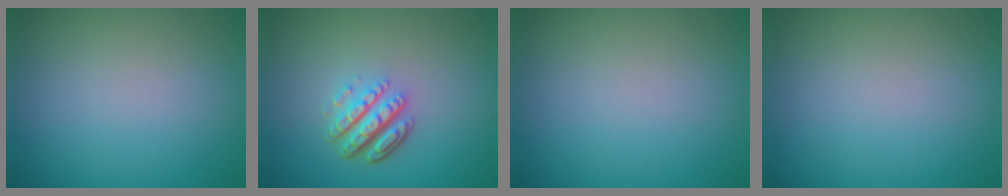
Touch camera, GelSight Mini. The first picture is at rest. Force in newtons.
{"total": 4.9, "press": 3.5, "slide": 3.5}
{"total": 0.0}
{"total": 0.0}